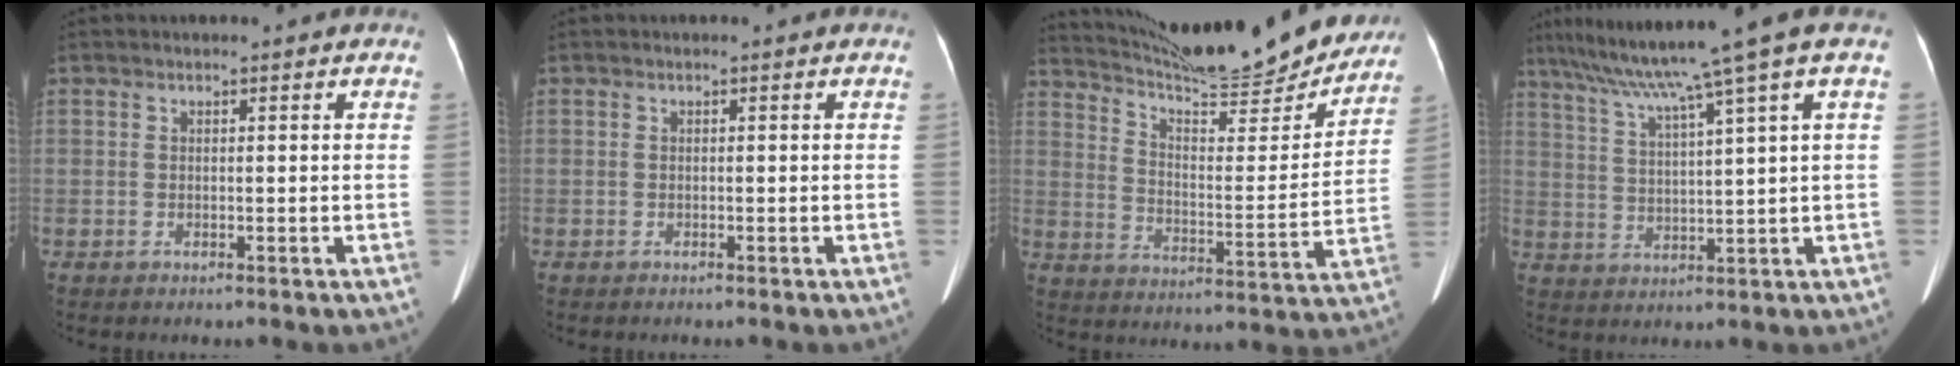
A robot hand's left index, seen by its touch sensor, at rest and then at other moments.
{"total": 0.0}
{"total": 22.9, "force": [21.2, 2.2, 8.4], "torque": [-0.141, -0.042, 0.295]}
{"total": 12.9, "force": [8.8, -2.6, 9.1], "torque": [-0.150, 0.014, 0.138]}